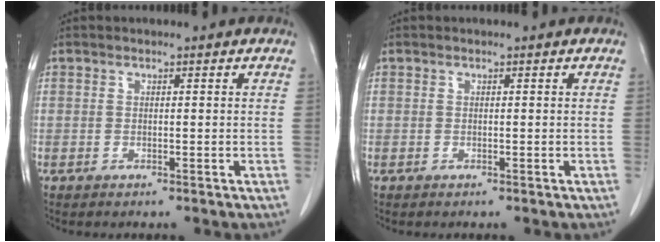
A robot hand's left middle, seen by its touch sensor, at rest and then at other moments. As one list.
[{"total": 0.0}]